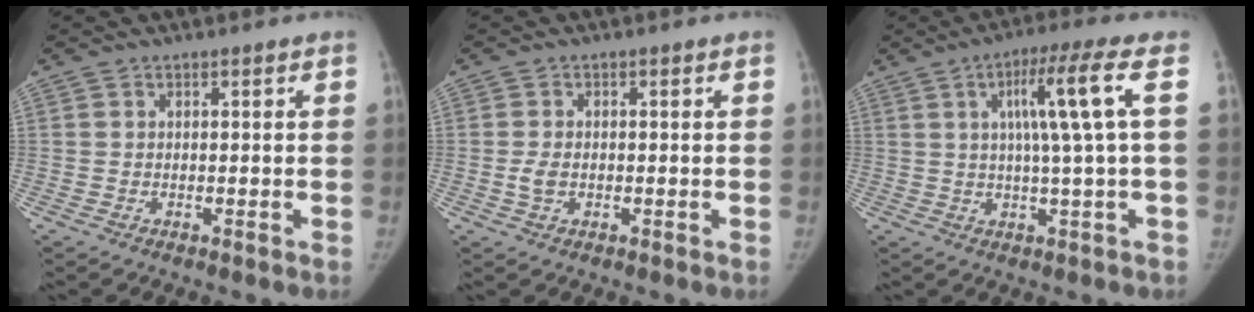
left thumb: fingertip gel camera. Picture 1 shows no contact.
{"total": 2.5, "force": [-0.4, 1.7, 1.7], "torque": [-0.031, 0.005, -0.008]}
{"total": 10.1, "force": [2.1, -0.7, 9.8], "torque": [-0.183, 0.007, 0.033]}